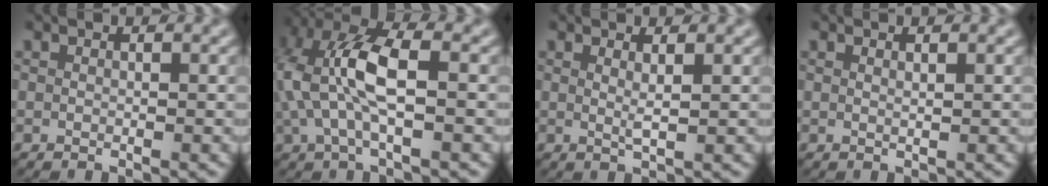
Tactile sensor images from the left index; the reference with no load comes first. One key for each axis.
{"total": 7.6, "fx": 0.2, "fy": 3.4, "fz": 6.8, "tx": -0.154, "ty": 0.017, "tz": 0.001}
{"total": 1.5, "fx": 0.5, "fy": 0.3, "fz": 1.4, "tx": -0.022, "ty": -0.001, "tz": 0.007}
{"total": 0.6, "fx": 0.3, "fy": 0.2, "fz": 0.5, "tx": -0.002, "ty": 0.002, "tz": 0.005}